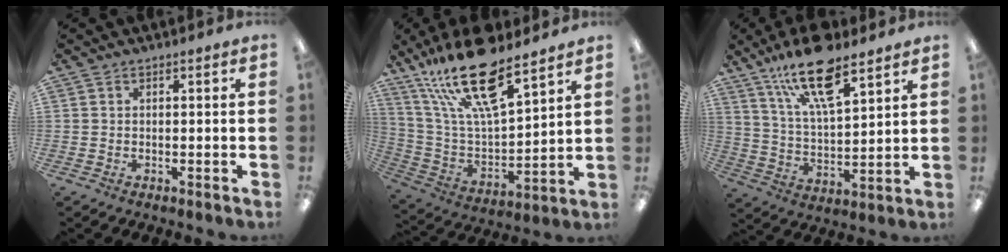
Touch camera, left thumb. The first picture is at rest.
{"total": 21.8, "force": [15.5, 6.9, 13.8], "torque": [-0.260, -0.092, 0.268]}
{"total": 16.9, "force": [11.7, 5.6, 10.8], "torque": [-0.192, -0.053, 0.199]}